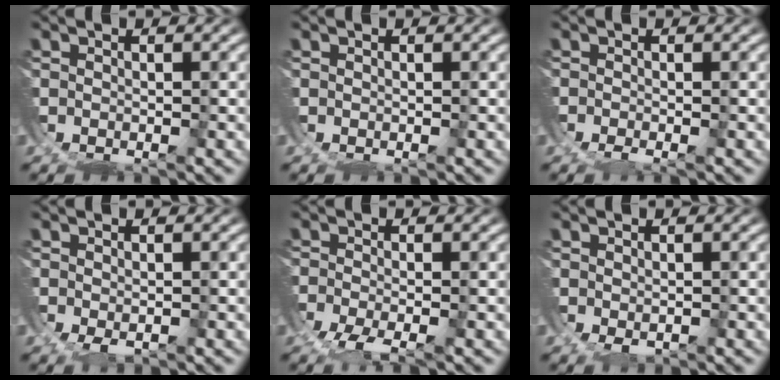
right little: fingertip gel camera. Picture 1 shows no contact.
{"total": 0.0}
{"total": 1.0, "force": [-0.8, 0.0, 0.6], "torque": [-0.008, -0.005, -0.014]}
{"total": 1.0, "force": [-0.2, 0.7, 0.8], "torque": [-0.019, -0.012, 0.005]}
{"total": 2.0, "force": [-1.6, 0.1, 1.2], "torque": [-0.032, -0.017, -0.022]}
{"total": 0.7, "force": [0.1, 0.6, 0.4], "torque": [-0.009, -0.010, 0.011]}